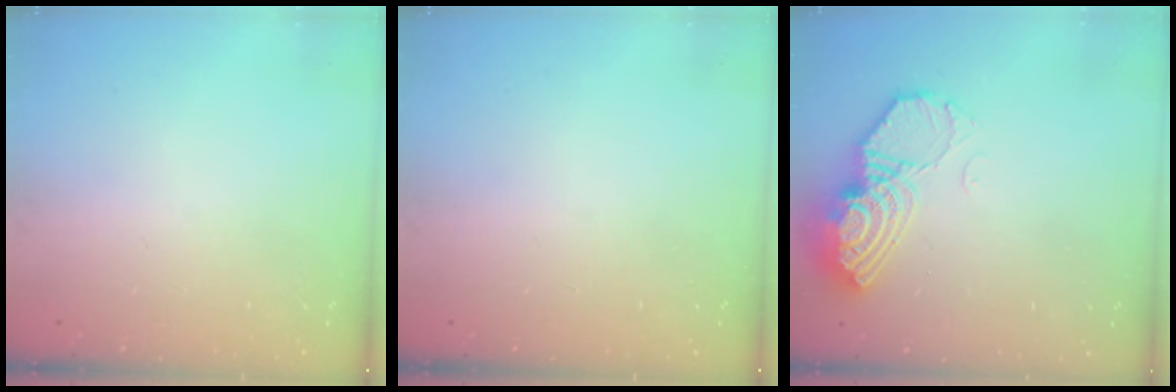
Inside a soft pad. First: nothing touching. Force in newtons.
{"total": 0.0}
{"total": 12.0, "press": 11.9, "slide": 0.7}